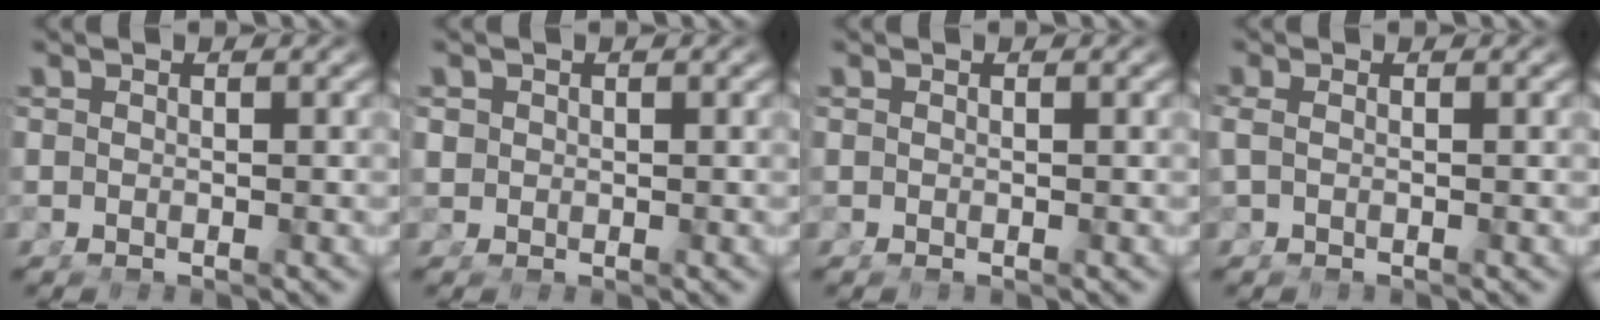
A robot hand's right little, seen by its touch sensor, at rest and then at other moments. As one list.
[{"total": 0.9, "force": [0.2, 0.7, 0.4], "torque": [-0.012, -0.007, 0.013]}, {"total": 0.0}, {"total": 1.0, "force": [-0.2, -0.5, 0.8], "torque": [-0.020, -0.004, 0.005]}]